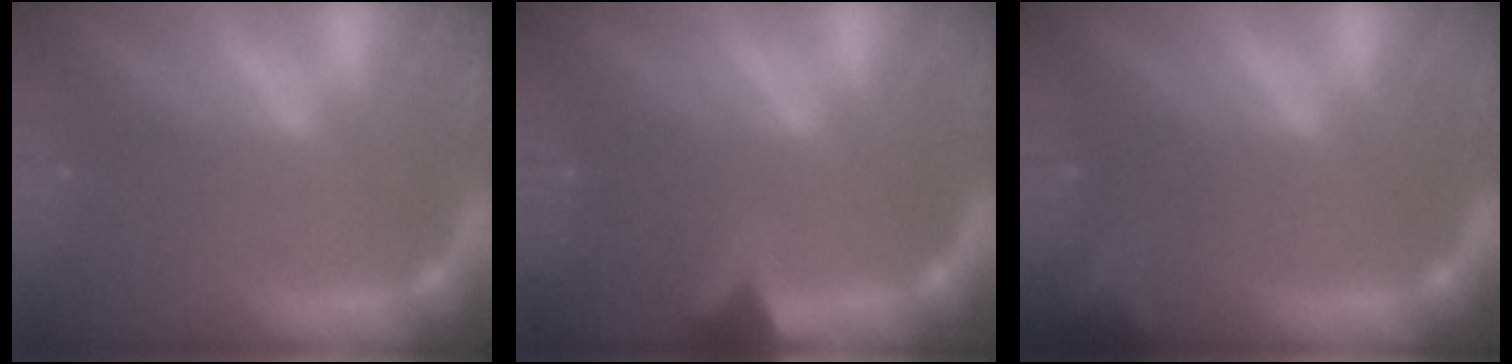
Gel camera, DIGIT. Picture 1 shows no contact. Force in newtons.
{"total": 2.9}
{"total": 2.9}